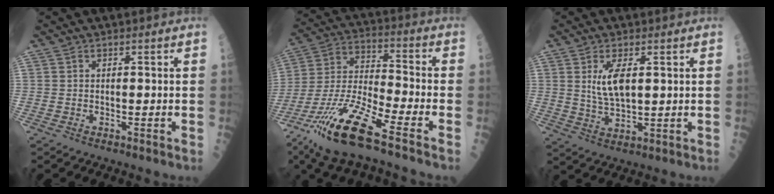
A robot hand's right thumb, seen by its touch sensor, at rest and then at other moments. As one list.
[{"total": 18.9, "force": [-11.3, 2.8, 14.9], "torque": [-0.343, 0.016, -0.213]}, {"total": 6.6, "force": [1.8, 2.6, 5.8], "torque": [-0.106, -0.016, 0.042]}]